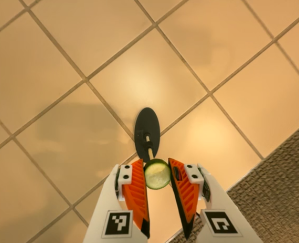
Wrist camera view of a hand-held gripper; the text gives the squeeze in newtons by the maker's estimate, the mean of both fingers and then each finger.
{"total": 8.1, "left": 8.5, "right": 7.8}